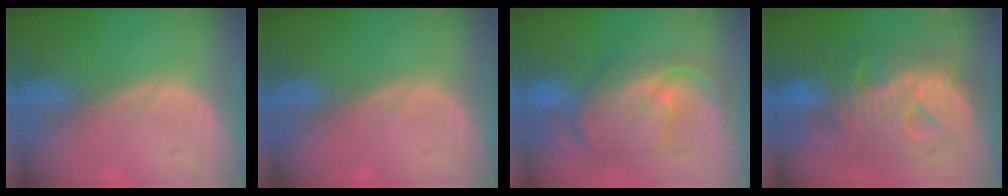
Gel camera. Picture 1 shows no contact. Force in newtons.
{"total": 0.0}
{"total": 11.1, "press": 9.7, "slide": 5.5}
{"total": 12.7, "press": 12.6, "slide": 1.2}